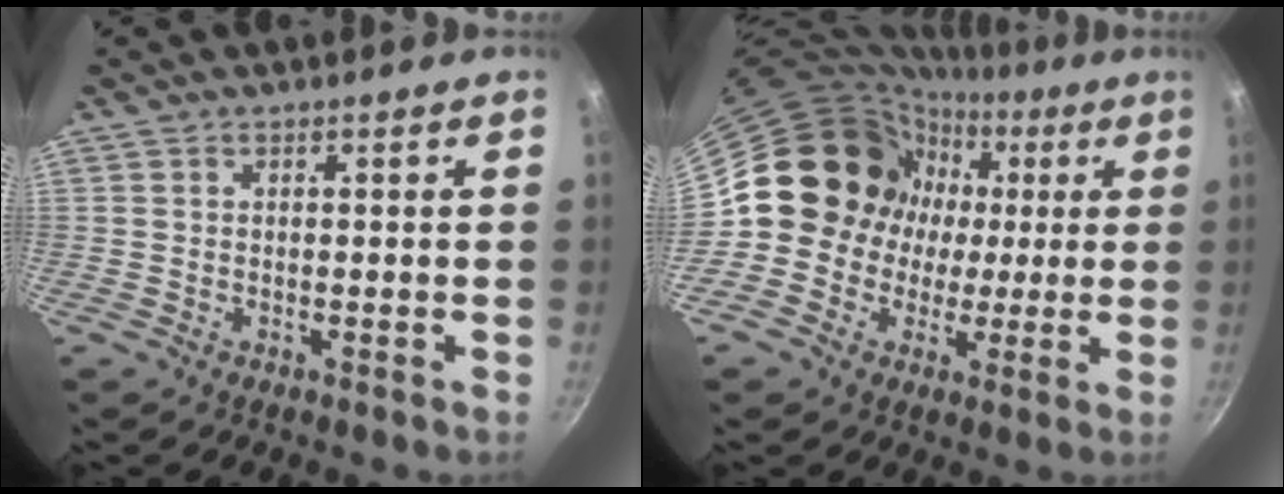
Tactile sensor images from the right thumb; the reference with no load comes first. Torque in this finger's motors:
{"motor_torque": [1.97, 3.04, 0.96, -1.11, 0.21]}